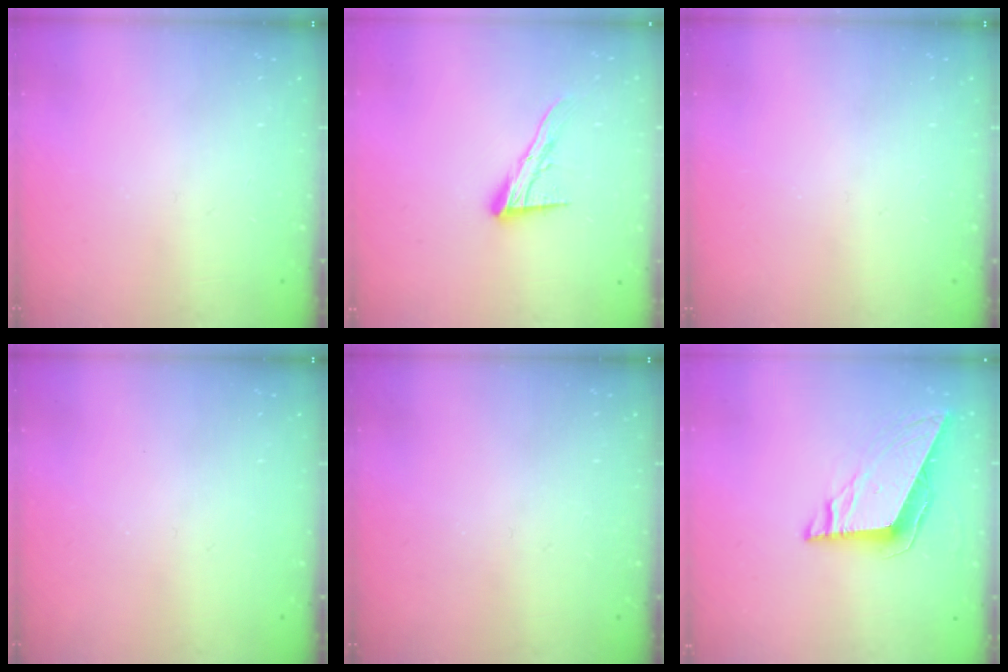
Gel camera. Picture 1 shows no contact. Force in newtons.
{"total": 12.0, "press": 12.0, "slide": 1.0}
{"total": 0.0}
{"total": 0.0}
{"total": 0.0}
{"total": 8.9, "press": 8.8, "slide": 1.2}